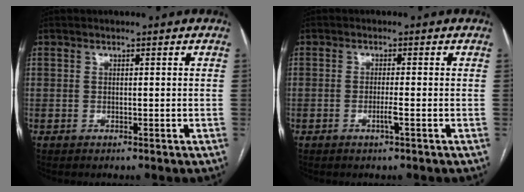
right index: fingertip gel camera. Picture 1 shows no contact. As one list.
[{"total": 1.6, "force": [-0.7, -0.3, 1.4], "torque": [-0.029, -0.003, -0.014]}]